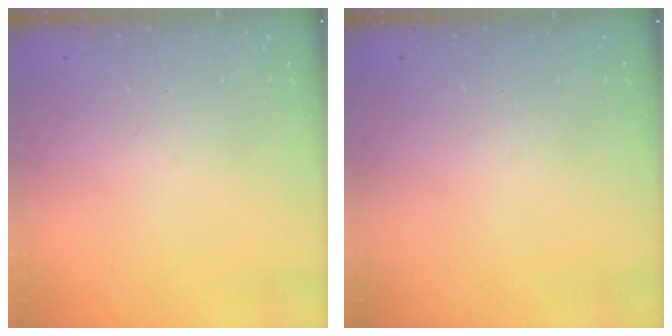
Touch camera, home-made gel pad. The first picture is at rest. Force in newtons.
{"total": 0.0}